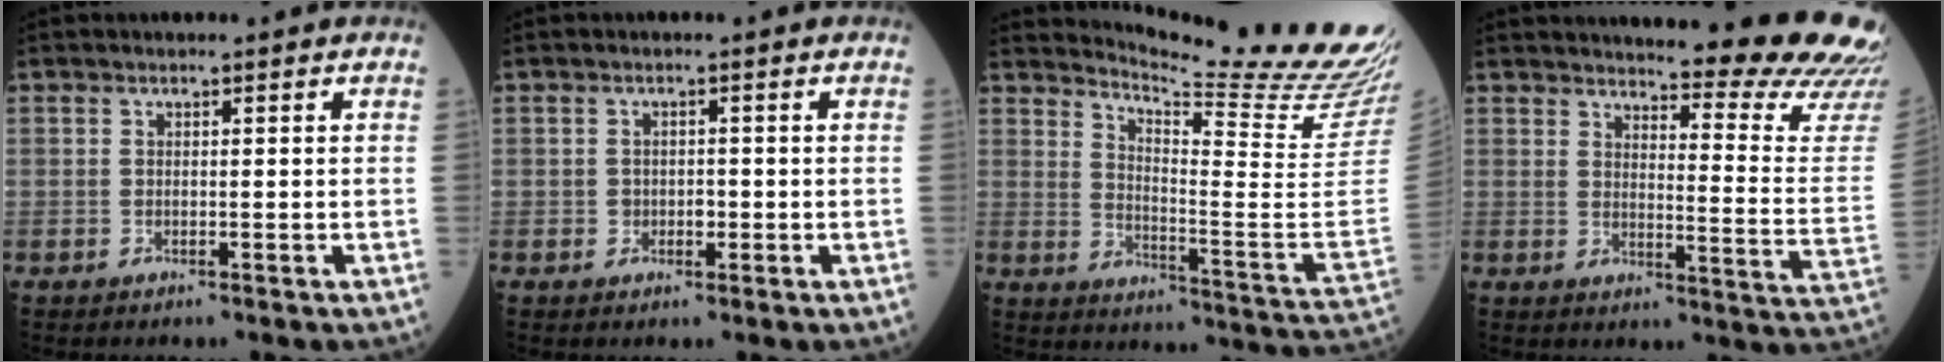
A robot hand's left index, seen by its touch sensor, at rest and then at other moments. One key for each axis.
{"total": 1.6, "fx": -0.6, "fy": 1.3, "fz": 0.8, "tx": -0.012, "ty": 0.000, "tz": -0.008}
{"total": 19.4, "fx": 18.5, "fy": -3.0, "fz": 5.0, "tx": -0.097, "ty": -0.150, "tz": 0.239}
{"total": 17.9, "fx": 17.1, "fy": -1.1, "fz": 5.3, "tx": -0.075, "ty": -0.143, "tz": 0.186}